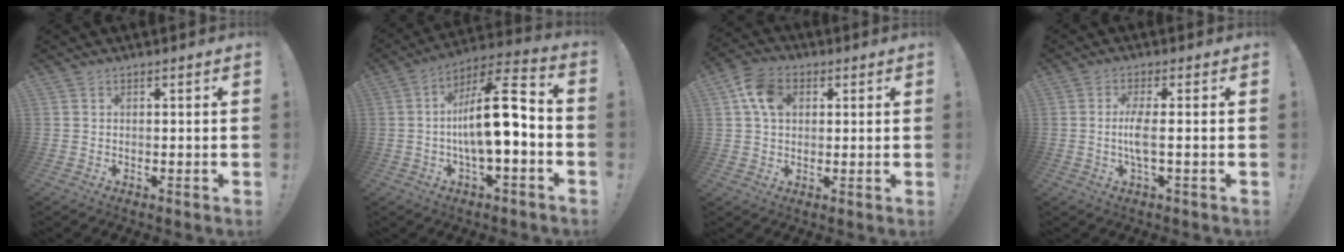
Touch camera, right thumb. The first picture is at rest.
{"total": 17.4, "force": [-1.8, 5.2, 16.5], "torque": [-0.264, 0.014, -0.032]}
{"total": 9.4, "force": [2.8, 7.0, 5.7], "torque": [-0.098, 0.011, 0.057]}
{"total": 5.9, "force": [-0.6, 0.3, 5.9], "torque": [-0.121, -0.009, -0.015]}